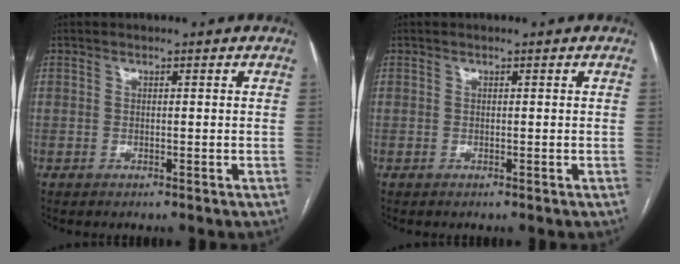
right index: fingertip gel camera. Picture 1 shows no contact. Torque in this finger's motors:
{"motor_torque": [0.01, 0.00, 0.00, 0.01]}